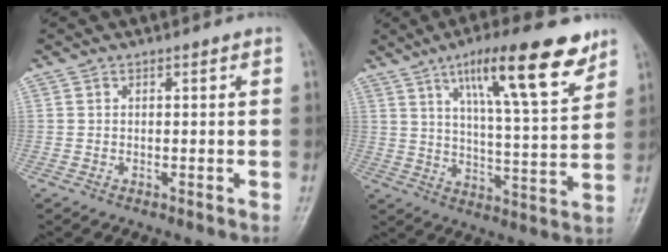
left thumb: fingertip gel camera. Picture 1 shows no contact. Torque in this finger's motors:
{"motor_torque": [0.57, 0.46, 1.70, -1.07, 0.16]}